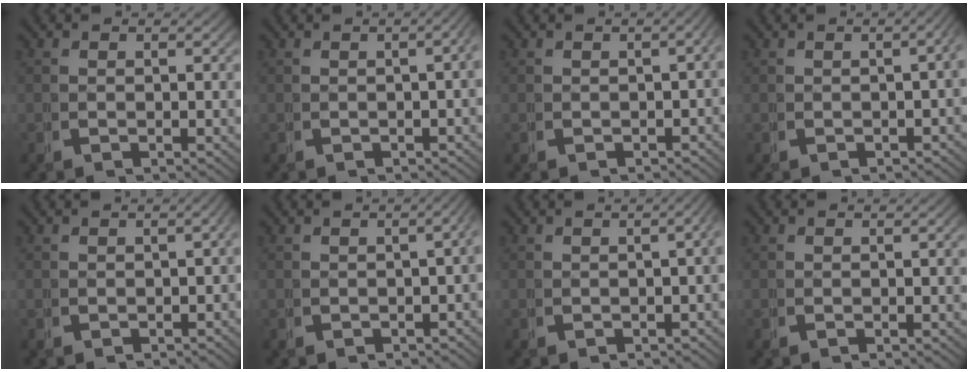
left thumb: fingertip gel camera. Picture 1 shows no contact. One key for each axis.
{"total": 3.5, "fx": -0.3, "fy": 1.3, "fz": 3.2, "tx": -0.038, "ty": 0.015, "tz": -0.007}
{"total": 1.8, "fx": -0.8, "fy": 0.8, "fz": 1.5, "tx": -0.017, "ty": 0.001, "tz": -0.011}
{"total": 3.5, "fx": -0.4, "fy": 1.5, "fz": 3.2, "tx": -0.038, "ty": 0.013, "tz": -0.010}
{"total": 1.5, "fx": -0.8, "fy": 0.6, "fz": 1.2, "tx": -0.012, "ty": 0.000, "tz": -0.012}
{"total": 3.7, "fx": -0.5, "fy": 1.7, "fz": 3.2, "tx": -0.037, "ty": 0.013, "tz": -0.012}
{"total": 3.1, "fx": -0.4, "fy": 1.2, "fz": 2.9, "tx": -0.033, "ty": 0.013, "tz": -0.010}
{"total": 0.0}